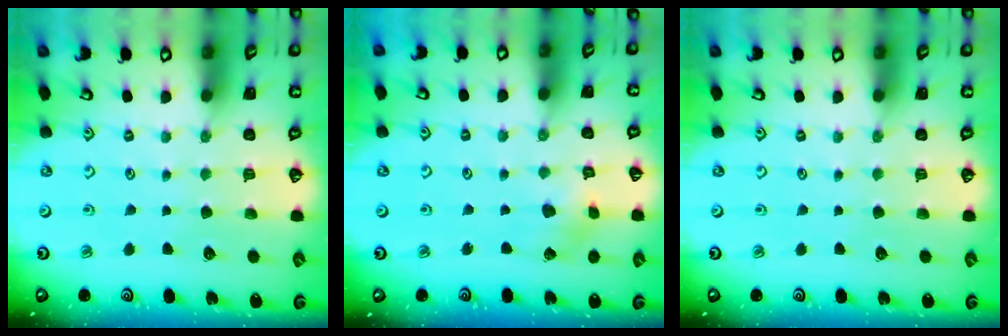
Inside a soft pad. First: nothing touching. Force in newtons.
{"total": 3.2, "press": 3.2, "slide": 0.6}
{"total": 0.0}